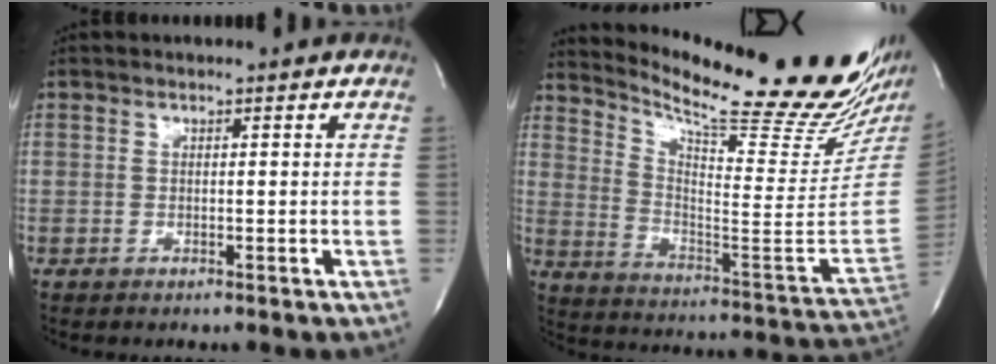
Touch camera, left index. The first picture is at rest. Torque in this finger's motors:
{"motor_torque": [-0.21, -1.34, 0.17, 0.04]}